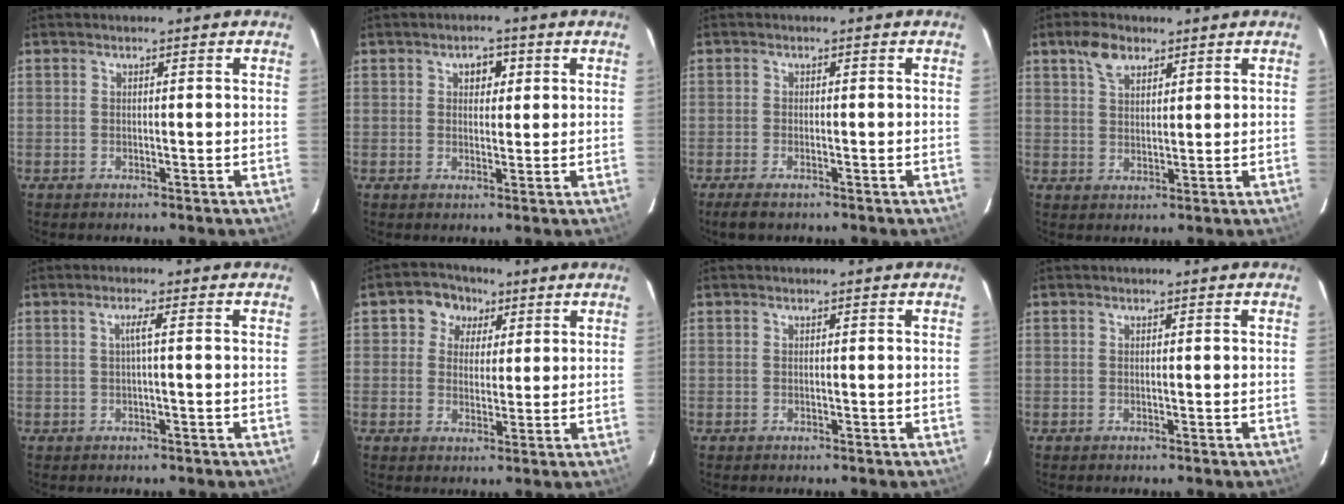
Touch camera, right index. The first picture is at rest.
{"total": 2.9, "force": [1.0, 2.2, 1.6], "torque": [-0.018, 0.011, 0.017]}
{"total": 3.2, "force": [-2.5, 0.9, 1.9], "torque": [-0.047, -0.009, -0.045]}
{"total": 4.9, "force": [3.1, 2.7, 2.8], "torque": [-0.048, 0.012, 0.059]}
{"total": 1.6, "force": [-0.1, -0.4, 1.5], "torque": [-0.027, 0.003, -0.003]}
{"total": 6.0, "force": [2.3, 5.4, 1.5], "torque": [-0.020, 0.017, 0.032]}
{"total": 0.0}
{"total": 0.0}